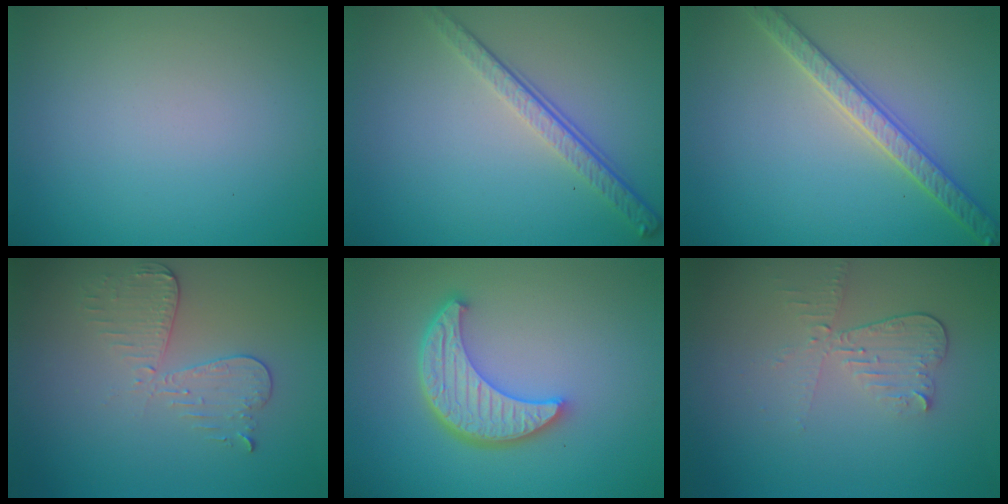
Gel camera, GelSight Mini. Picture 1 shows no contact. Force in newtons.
{"total": 3.9, "press": 2.7, "slide": 2.8}
{"total": 3.6, "press": 3.5, "slide": 0.7}
{"total": 2.9, "press": 2.7, "slide": 1.2}
{"total": 5.8, "press": 4.4, "slide": 3.8}
{"total": 3.0, "press": 2.6, "slide": 1.5}